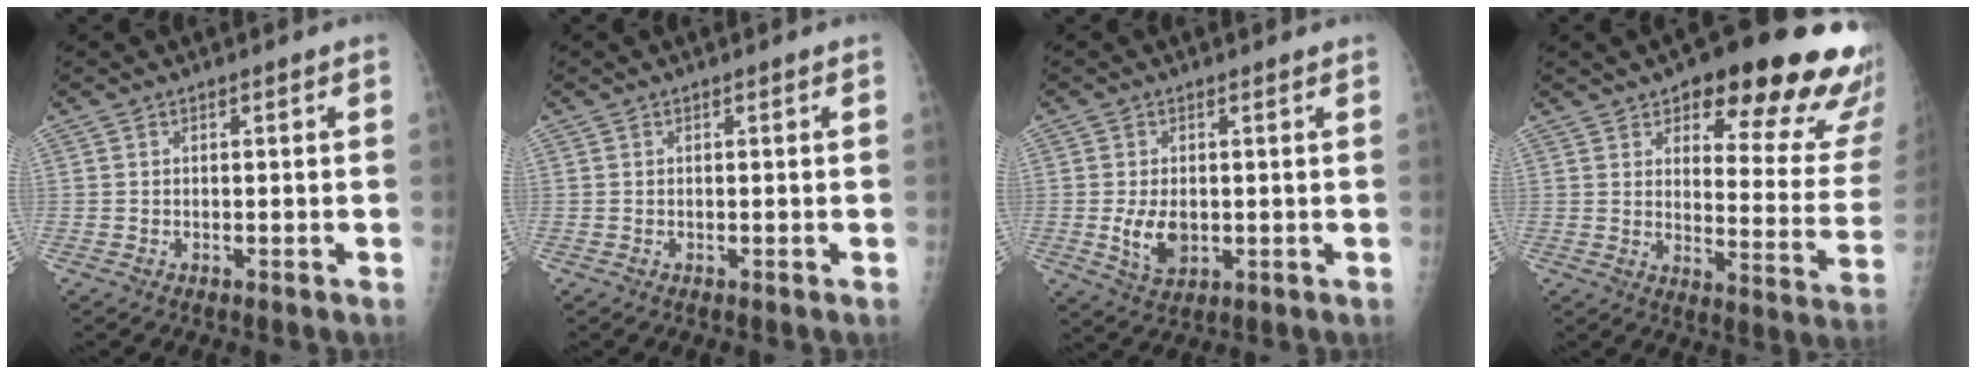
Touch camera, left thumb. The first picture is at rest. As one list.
[{"total": 0.0}, {"total": 5.6, "force": [-0.2, 3.6, 4.3], "torque": [-0.071, -0.010, 0.008]}, {"total": 24.0, "force": [15.4, 8.0, 16.6], "torque": [-0.155, -0.071, 0.190]}]